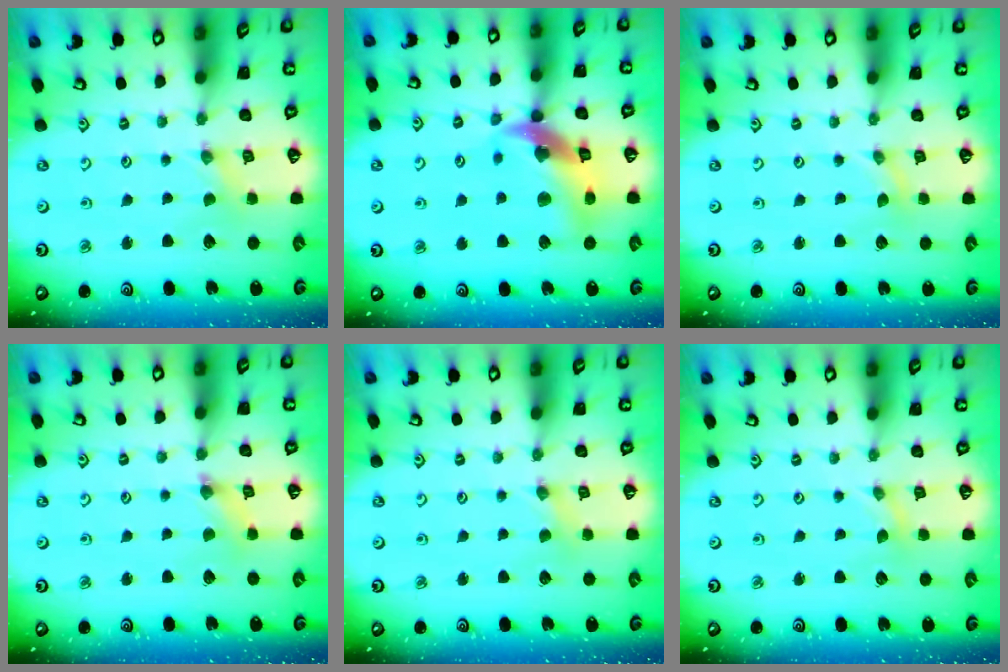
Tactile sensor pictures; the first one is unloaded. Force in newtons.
{"total": 15.8, "press": 15.6, "slide": 2.1}
{"total": 0.0}
{"total": 1.9, "press": 1.8, "slide": 0.3}
{"total": 2.8, "press": 2.8, "slide": 0.3}
{"total": 0.0}